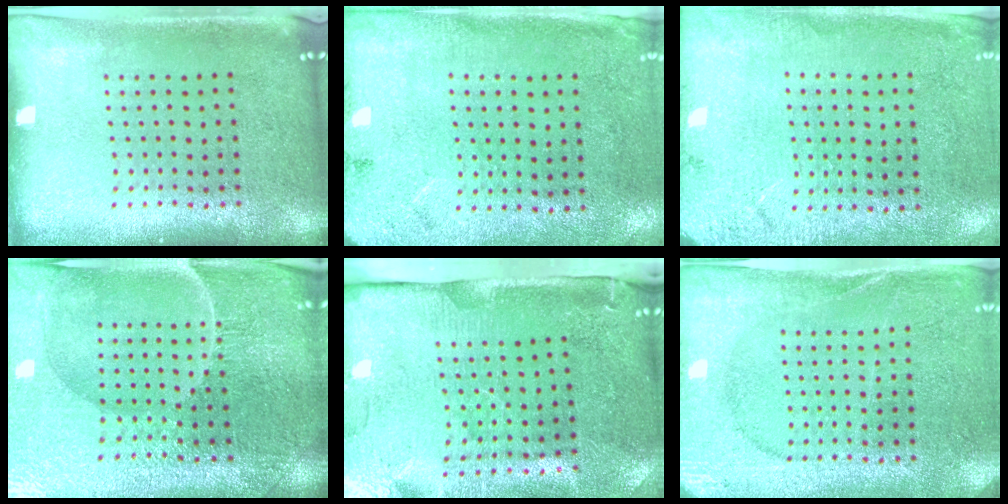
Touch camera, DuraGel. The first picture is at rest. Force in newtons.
{"total": 2.7, "press": 2.2, "slide": 1.6}
{"total": 2.6, "press": 2.5, "slide": 0.8}
{"total": 4.1, "press": 4.0, "slide": 0.5}
{"total": 4.5, "press": 3.7, "slide": 2.5}
{"total": 2.7, "press": 2.7, "slide": 0.3}